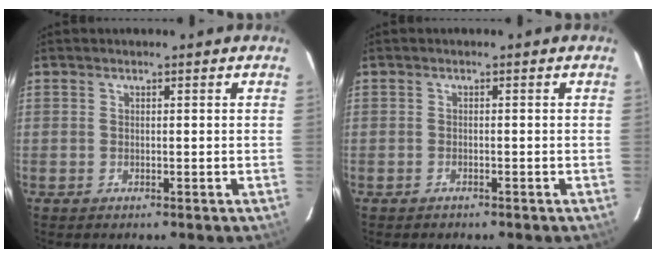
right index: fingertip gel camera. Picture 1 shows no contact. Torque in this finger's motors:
{"motor_torque": [0.02, 0.00, 0.03, -0.02]}